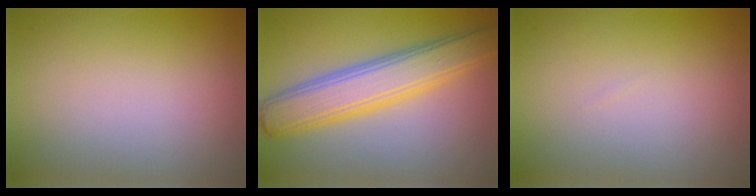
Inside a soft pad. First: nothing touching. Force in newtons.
{"total": 6.3, "press": 6.3, "slide": 0.1}
{"total": 0.0}